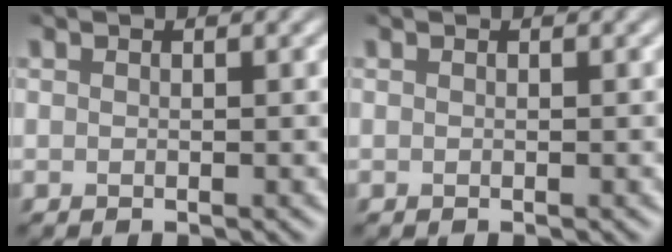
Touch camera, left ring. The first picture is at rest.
{"total": 0.0}